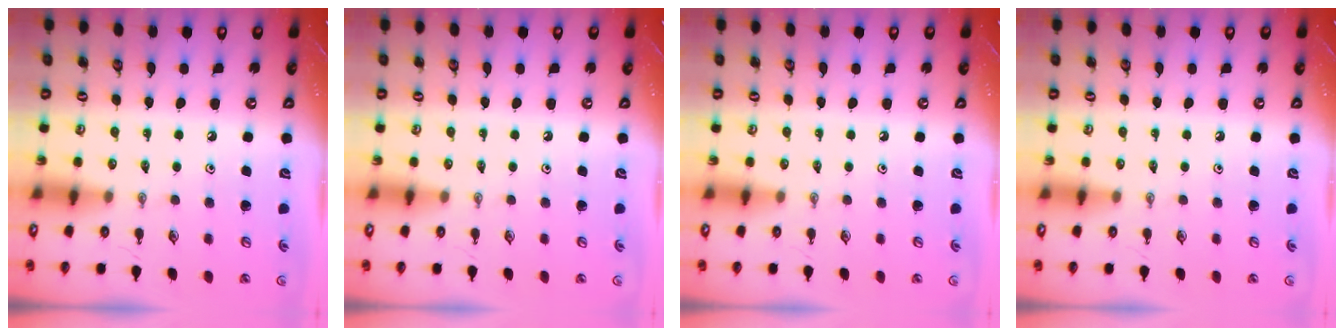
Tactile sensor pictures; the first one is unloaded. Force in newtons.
{"total": 0.0}
{"total": 0.0}
{"total": 0.0}